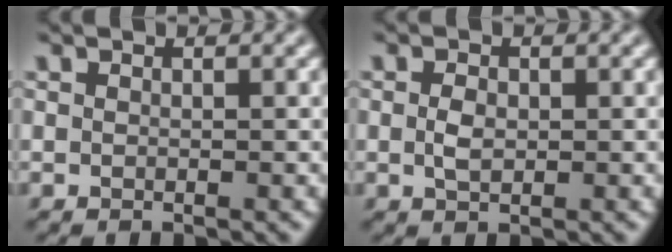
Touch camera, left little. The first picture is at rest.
{"total": 1.0, "force": [-0.3, 0.6, 0.8], "torque": [-0.020, 0.003, -0.010]}